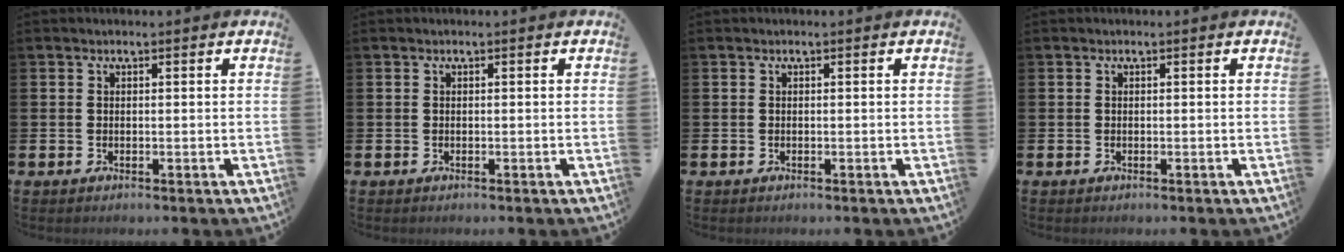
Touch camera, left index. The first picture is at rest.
{"total": 0.0}
{"total": 0.0}
{"total": 0.0}